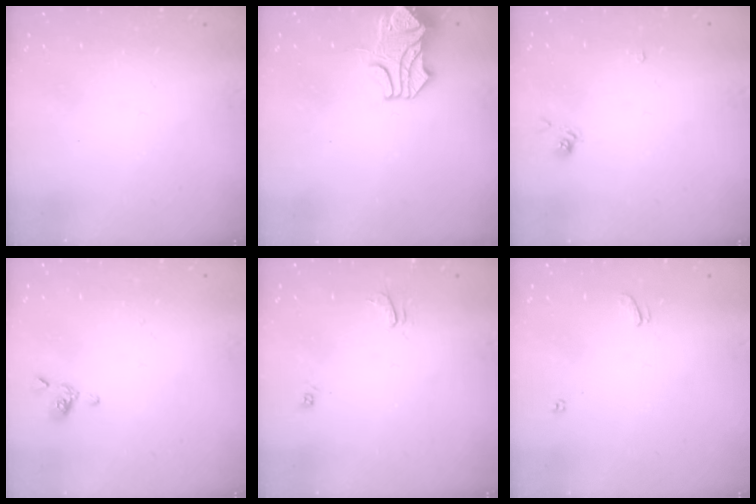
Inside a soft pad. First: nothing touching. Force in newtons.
{"total": 1.6, "press": 0.8, "slide": 1.3}
{"total": 2.4, "press": 2.3, "slide": 0.8}
{"total": 2.5, "press": 2.5, "slide": 0.2}
{"total": 2.0, "press": 1.9, "slide": 0.4}
{"total": 2.3, "press": 2.3, "slide": 0.4}